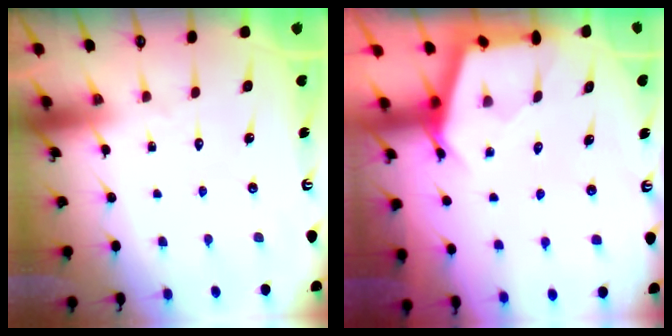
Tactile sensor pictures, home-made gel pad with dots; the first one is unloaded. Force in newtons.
{"total": 2.9, "press": 2.9, "slide": 0.4}